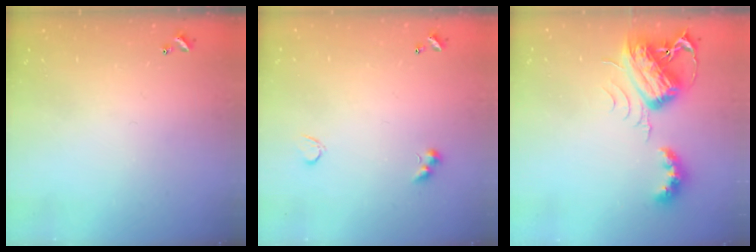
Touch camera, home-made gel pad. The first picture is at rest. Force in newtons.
{"total": 3.7, "press": 3.7, "slide": 0.7}
{"total": 8.7, "press": 8.7, "slide": 0.5}